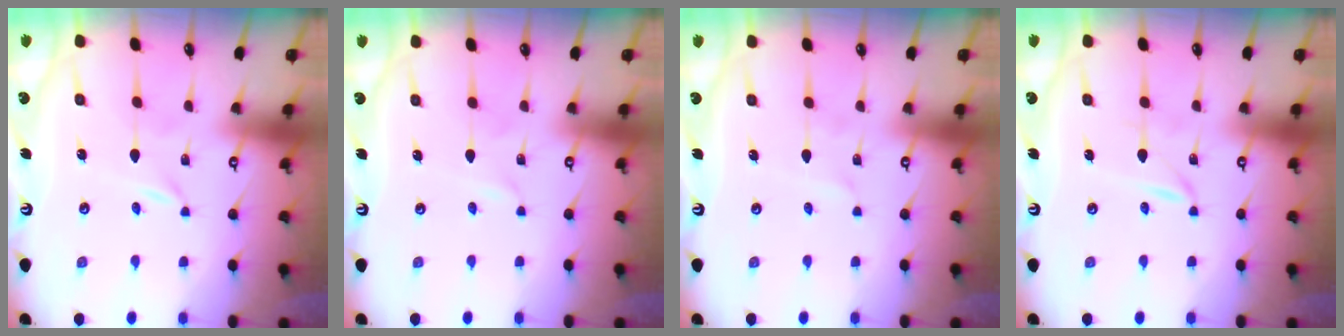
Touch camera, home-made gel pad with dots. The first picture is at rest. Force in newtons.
{"total": 0.0}
{"total": 1.4, "press": 1.4, "slide": 0.1}
{"total": 1.6, "press": 1.5, "slide": 0.2}